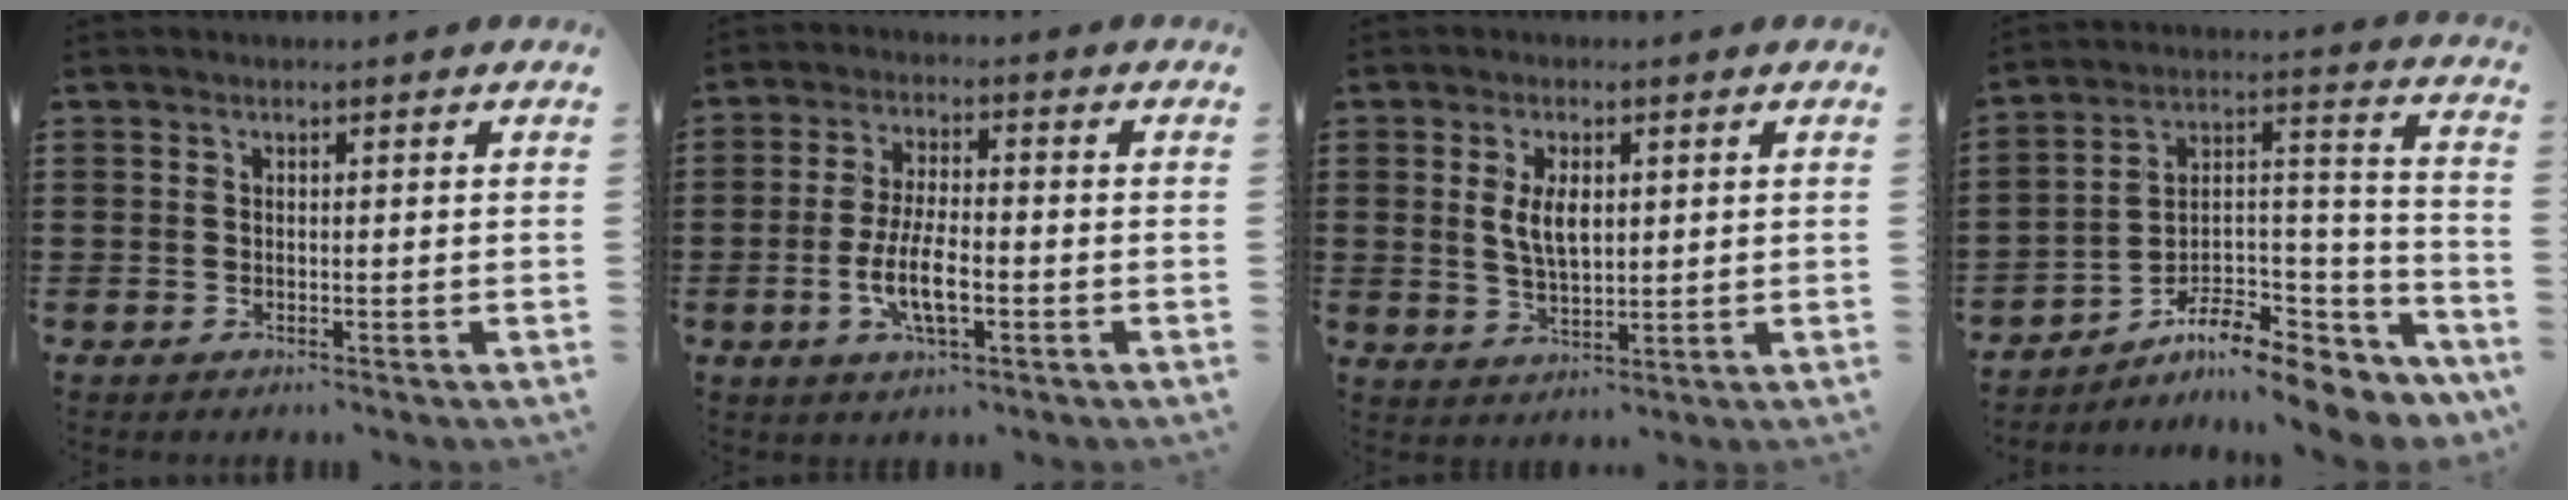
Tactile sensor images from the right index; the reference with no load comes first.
{"total": 7.4, "force": [-2.2, 2.6, 6.5], "torque": [-0.143, -0.008, -0.045]}
{"total": 5.1, "force": [1.0, 2.5, 4.3], "torque": [-0.082, 0.004, 0.015]}
{"total": 8.9, "force": [-7.2, 3.2, 4.2], "torque": [-0.069, 0.007, -0.134]}